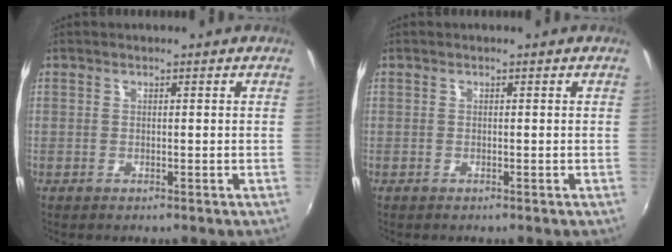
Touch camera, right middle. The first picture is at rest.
{"total": 0.0}